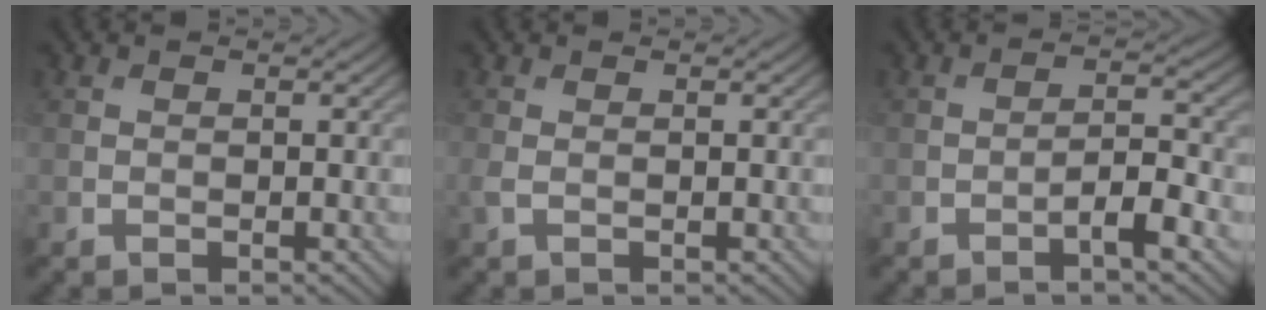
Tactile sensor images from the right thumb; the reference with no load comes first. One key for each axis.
{"total": 0.8, "fx": -0.1, "fy": 0.2, "fz": 0.7, "tx": -0.024, "ty": 0.000, "tz": -0.002}
{"total": 3.7, "fx": -1.9, "fy": 0.8, "fz": 3.1, "tx": -0.054, "ty": 0.008, "tz": -0.040}